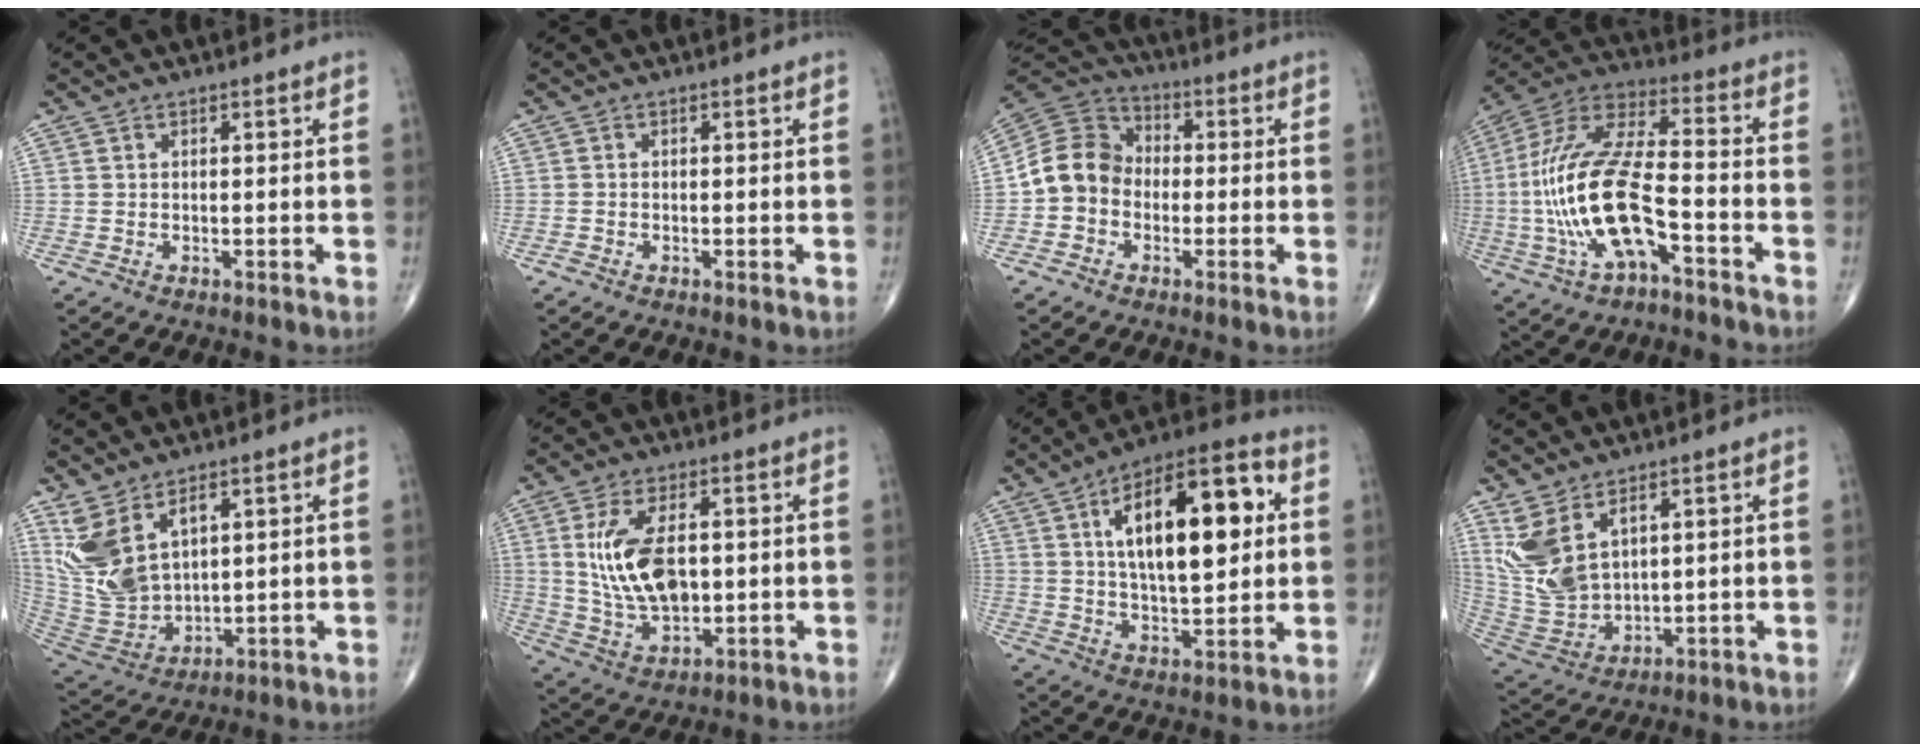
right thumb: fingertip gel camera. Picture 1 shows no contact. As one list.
[{"total": 0.7, "force": [-0.3, 0.3, 0.5], "torque": [-0.010, -0.002, -0.009]}, {"total": 9.8, "force": [-1.7, 8.4, 4.8], "torque": [-0.074, 0.038, -0.047]}, {"total": 20.0, "force": [-5.3, 7.6, 17.7], "torque": [-0.376, 0.044, -0.094]}, {"total": 12.0, "force": [5.8, 6.6, 8.2], "torque": [-0.165, -0.022, 0.141]}, {"total": 13.1, "force": [1.7, 7.2, 10.8], "torque": [-0.201, -0.009, 0.043]}, {"total": 21.5, "force": [5.1, 9.1, 18.8], "torque": [-0.273, 0.006, 0.075]}, {"total": 10.1, "force": [5.0, 5.4, 7.0], "torque": [-0.145, -0.020, 0.122]}]